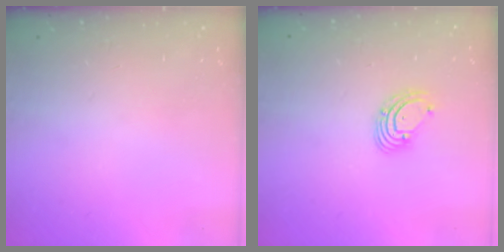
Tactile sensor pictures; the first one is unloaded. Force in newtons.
{"total": 3.7, "press": 3.7, "slide": 0.4}